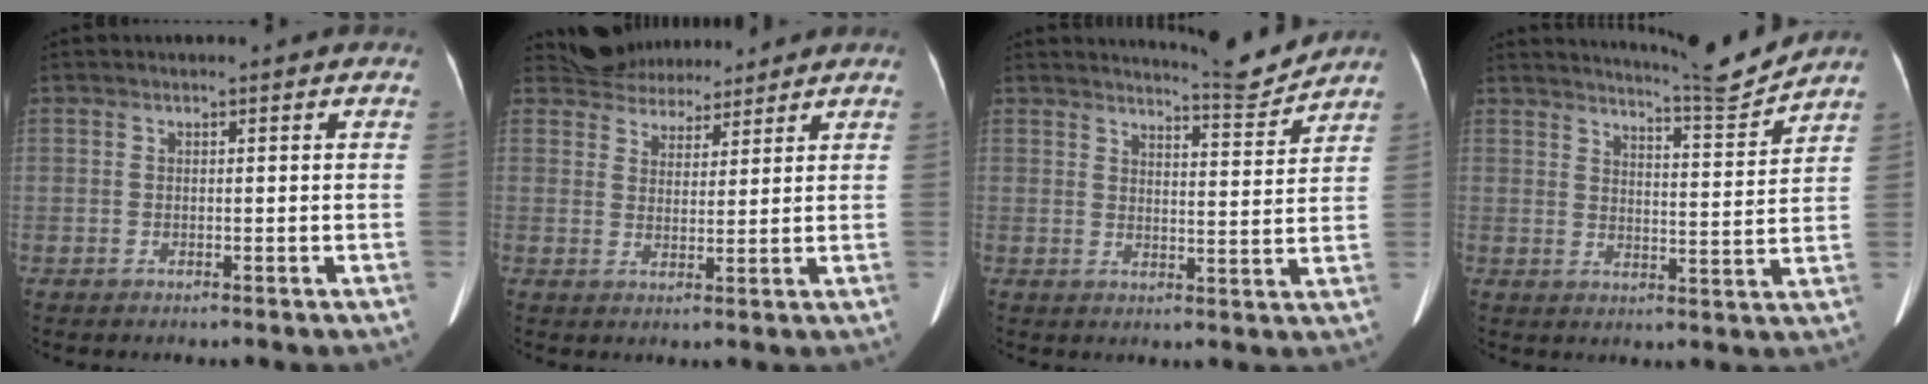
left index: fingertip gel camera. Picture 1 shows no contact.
{"total": 7.0, "force": [6.4, 2.8, 0.1], "torque": [0.003, 0.019, 0.098]}
{"total": 6.3, "force": [6.2, -1.0, 0.4], "torque": [-0.023, -0.028, 0.089]}
{"total": 8.5, "force": [8.2, -1.8, 1.1], "torque": [-0.034, -0.039, 0.123]}